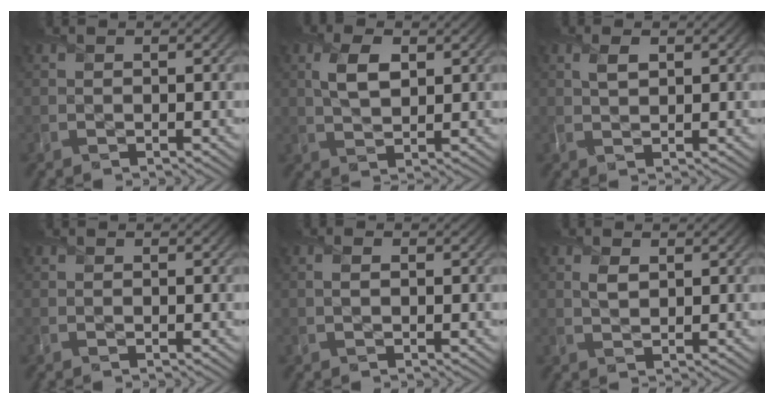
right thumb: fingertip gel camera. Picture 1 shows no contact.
{"total": 4.2, "force": [1.5, 2.2, 3.2], "torque": [-0.076, 0.004, 0.028]}
{"total": 1.5, "force": [1.2, 0.5, 0.8], "torque": [-0.015, 0.003, 0.024]}
{"total": 0.0}
{"total": 0.6, "force": [0.1, 0.3, 0.5], "torque": [-0.012, 0.001, 0.001]}
{"total": 1.6, "force": [0.8, 0.9, 1.1], "torque": [-0.026, -0.002, 0.016]}